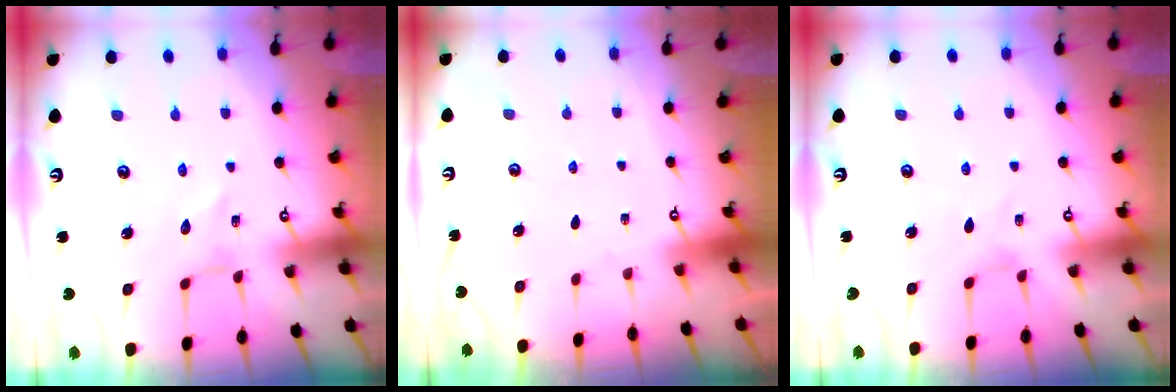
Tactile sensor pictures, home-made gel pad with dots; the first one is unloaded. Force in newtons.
{"total": 0.0}
{"total": 1.7, "press": 1.6, "slide": 0.4}